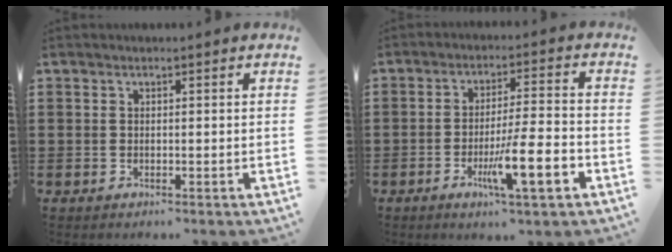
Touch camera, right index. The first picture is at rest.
{"total": 9.2, "force": [-3.9, 1.1, 8.2], "torque": [-0.144, -0.004, -0.068]}